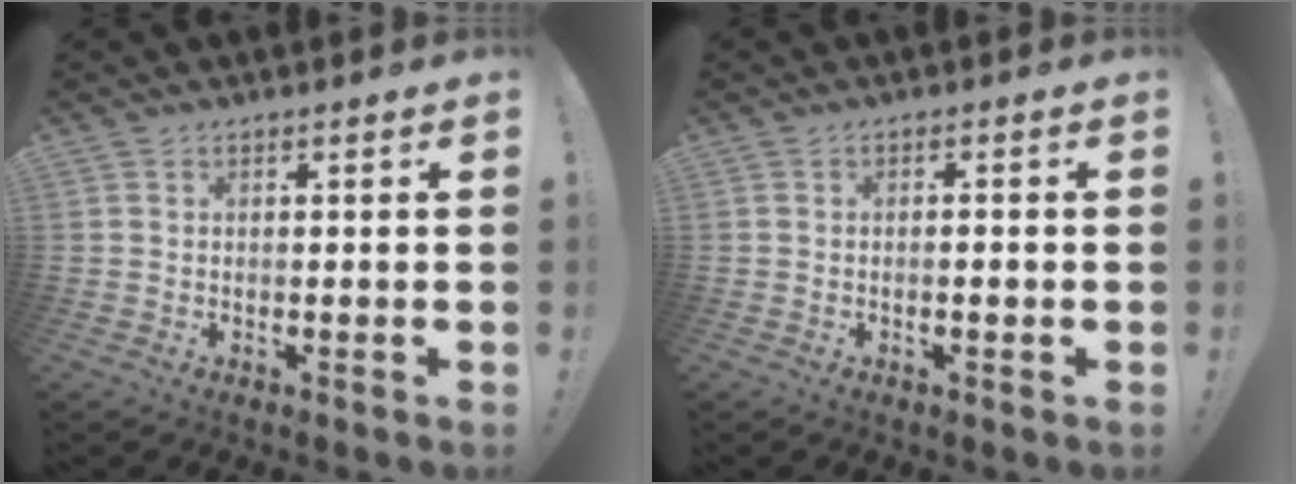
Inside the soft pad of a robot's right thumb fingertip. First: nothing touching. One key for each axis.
{"total": 1.8, "fx": -0.9, "fy": 0.3, "fz": 1.5, "tx": -0.021, "ty": 0.002, "tz": -0.016}